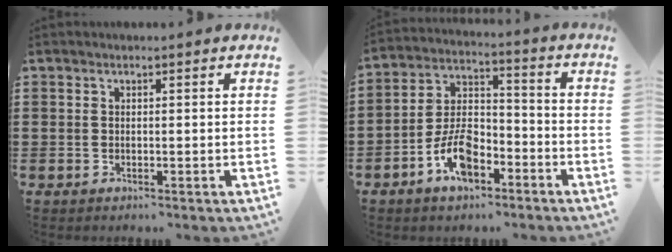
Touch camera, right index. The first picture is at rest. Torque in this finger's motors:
{"motor_torque": [2.14, 0.00, 1.05, 0.15]}